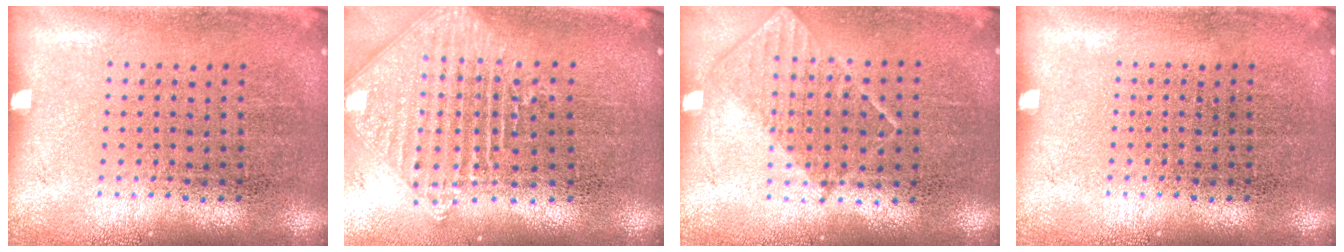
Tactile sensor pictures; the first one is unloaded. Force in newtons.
{"total": 2.2, "press": 1.8, "slide": 1.3}
{"total": 0.8, "press": 0.8, "slide": 0.3}
{"total": 0.0}